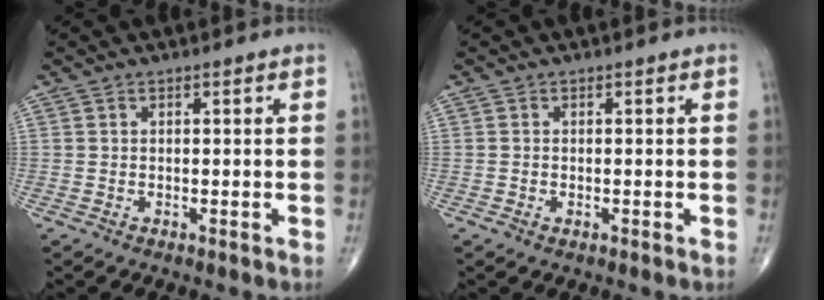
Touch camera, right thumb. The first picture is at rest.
{"total": 0.9, "force": [-0.3, 0.5, 0.6], "torque": [-0.013, 0.004, -0.005]}